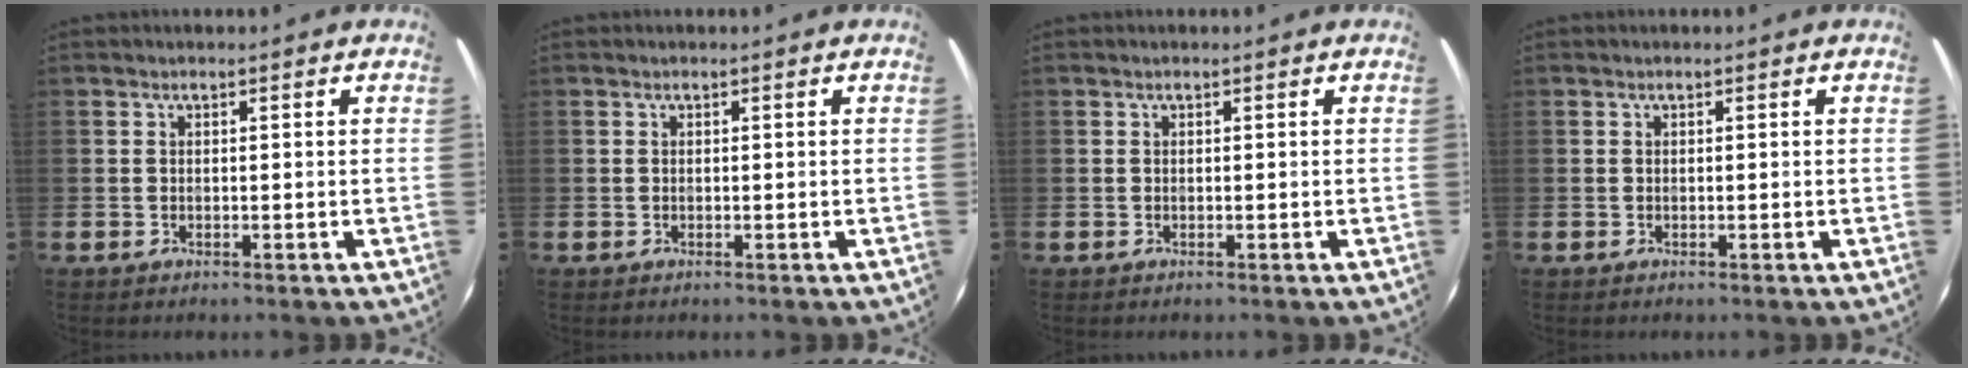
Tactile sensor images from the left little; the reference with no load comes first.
{"total": 0.0}
{"total": 0.0}
{"total": 0.0}